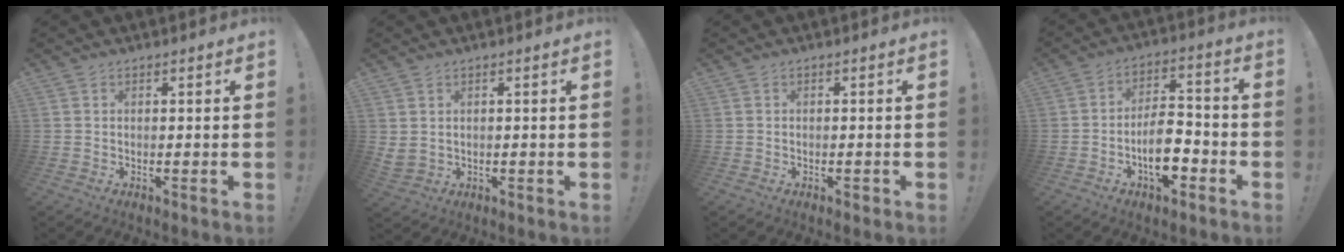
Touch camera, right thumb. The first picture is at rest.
{"total": 2.7, "force": [1.6, 1.7, 1.3], "torque": [-0.019, -0.004, 0.031]}
{"total": 0.8, "force": [-0.4, 0.4, 0.6], "torque": [-0.007, 0.002, -0.006]}
{"total": 10.9, "force": [-4.4, 5.8, 8.1], "torque": [-0.126, 0.025, -0.076]}